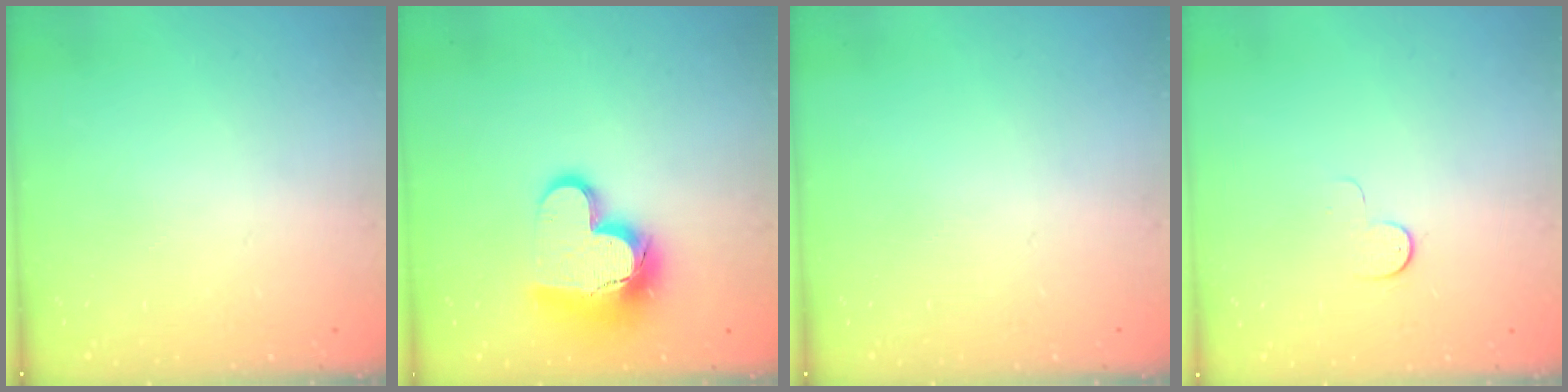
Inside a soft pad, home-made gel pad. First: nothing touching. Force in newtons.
{"total": 14.9, "press": 14.9, "slide": 1.2}
{"total": 0.0}
{"total": 5.0, "press": 4.9, "slide": 0.4}